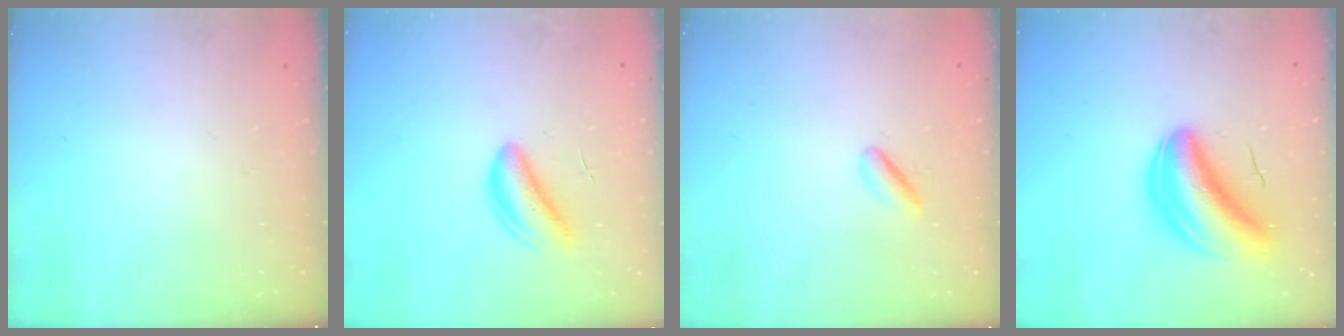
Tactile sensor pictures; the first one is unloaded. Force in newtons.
{"total": 6.3, "press": 6.1, "slide": 1.6}
{"total": 3.6, "press": 3.4, "slide": 1.3}
{"total": 9.3, "press": 8.9, "slide": 2.6}